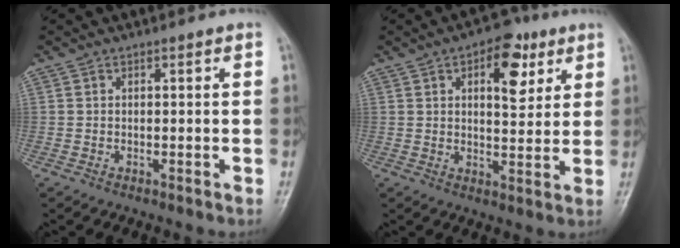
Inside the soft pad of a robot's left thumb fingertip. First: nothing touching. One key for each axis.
{"total": 9.4, "fx": 4.1, "fy": 4.8, "fz": 6.9, "tx": -0.065, "ty": -0.013, "tz": 0.051}